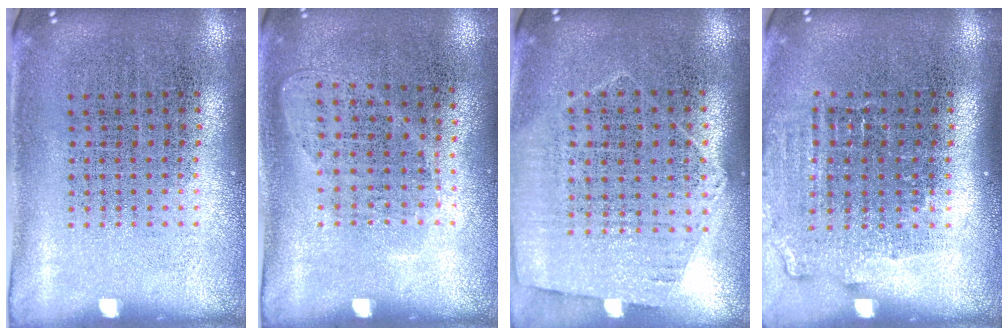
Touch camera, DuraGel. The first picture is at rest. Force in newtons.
{"total": 1.0, "press": 0.8, "slide": 0.5}
{"total": 1.3, "press": 1.1, "slide": 0.6}
{"total": 1.3, "press": 1.1, "slide": 0.6}